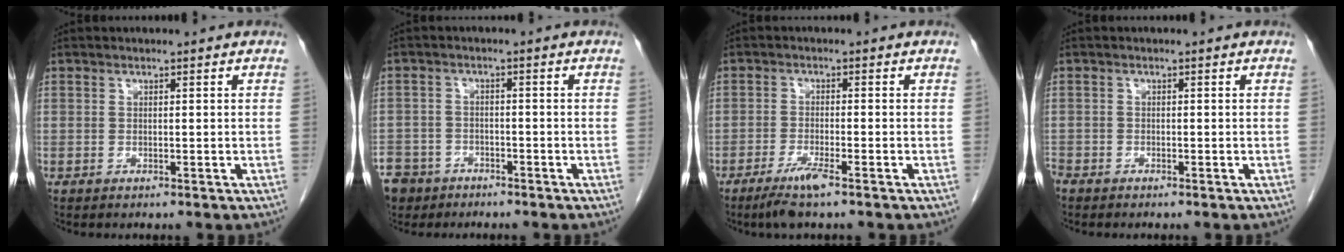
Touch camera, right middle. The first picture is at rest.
{"total": 9.6, "force": [-6.5, 6.7, 2.1], "torque": [-0.075, -0.003, -0.112]}
{"total": 4.3, "force": [-2.9, 0.0, 3.2], "torque": [-0.067, -0.011, -0.056]}
{"total": 1.7, "force": [-1.5, 0.7, 0.4], "torque": [-0.015, -0.003, -0.030]}